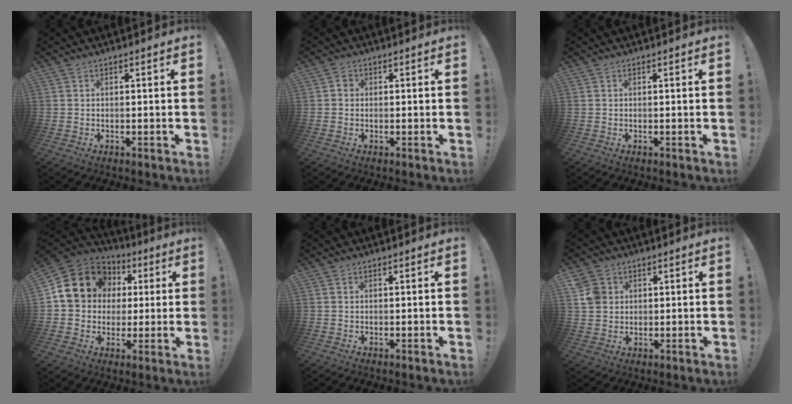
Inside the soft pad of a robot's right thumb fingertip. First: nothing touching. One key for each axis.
{"total": 1.4, "fx": -0.1, "fy": 1.2, "fz": 0.7, "tx": -0.014, "ty": 0.005, "tz": -0.003}
{"total": 0.0}
{"total": 16.7, "fx": 5.0, "fy": 14.0, "fz": 7.6, "tx": -0.111, "ty": -0.010, "tz": 0.116}
{"total": 0.0}
{"total": 5.4, "fx": 1.9, "fy": 4.8, "fz": 1.7, "tx": -0.022, "ty": 0.003, "tz": 0.038}